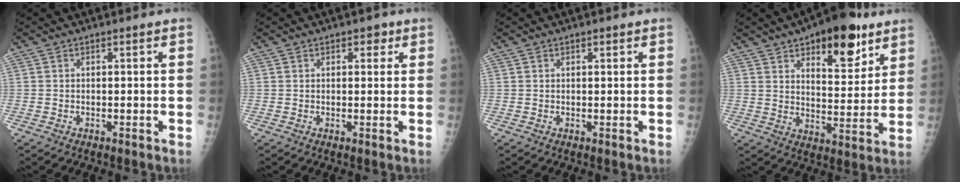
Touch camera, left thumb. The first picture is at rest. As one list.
[{"total": 2.2, "force": [1.3, 1.4, 1.2], "torque": [0.002, -0.004, 0.015]}, {"total": 0.9, "force": [0.6, 0.4, 0.5], "torque": [-0.005, -0.003, 0.009]}, {"total": 16.5, "force": [9.6, 7.2, 11.3], "torque": [-0.112, -0.048, 0.141]}]